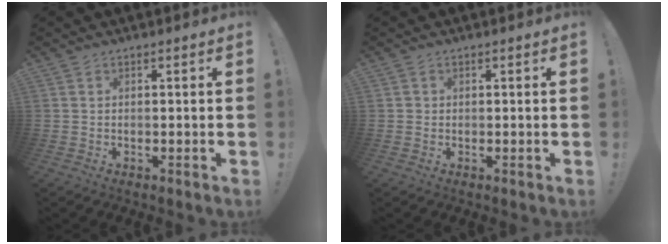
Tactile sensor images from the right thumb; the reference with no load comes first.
{"total": 0.9, "force": [0.1, 0.9, 0.1], "torque": [-0.002, 0.003, 0.001]}